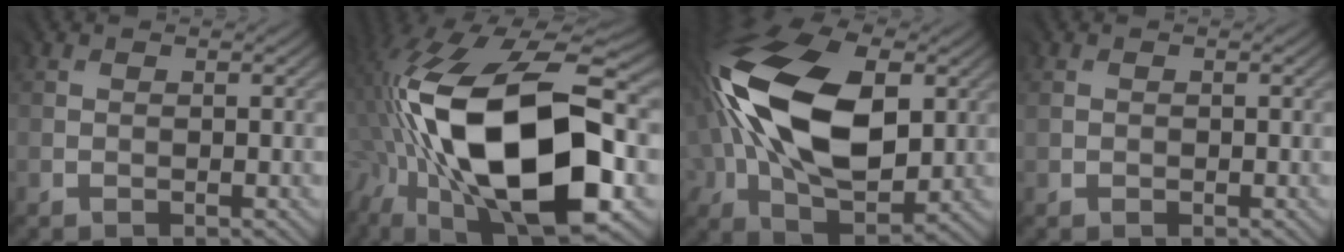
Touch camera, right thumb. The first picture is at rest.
{"total": 21.1, "force": [-3.6, 10.2, 18.2], "torque": [-0.388, -0.003, -0.055]}
{"total": 19.1, "force": [1.9, 11.8, 14.9], "torque": [-0.323, 0.005, 0.032]}
{"total": 0.7, "force": [0.0, 0.6, 0.4], "torque": [-0.007, 0.001, 0.003]}